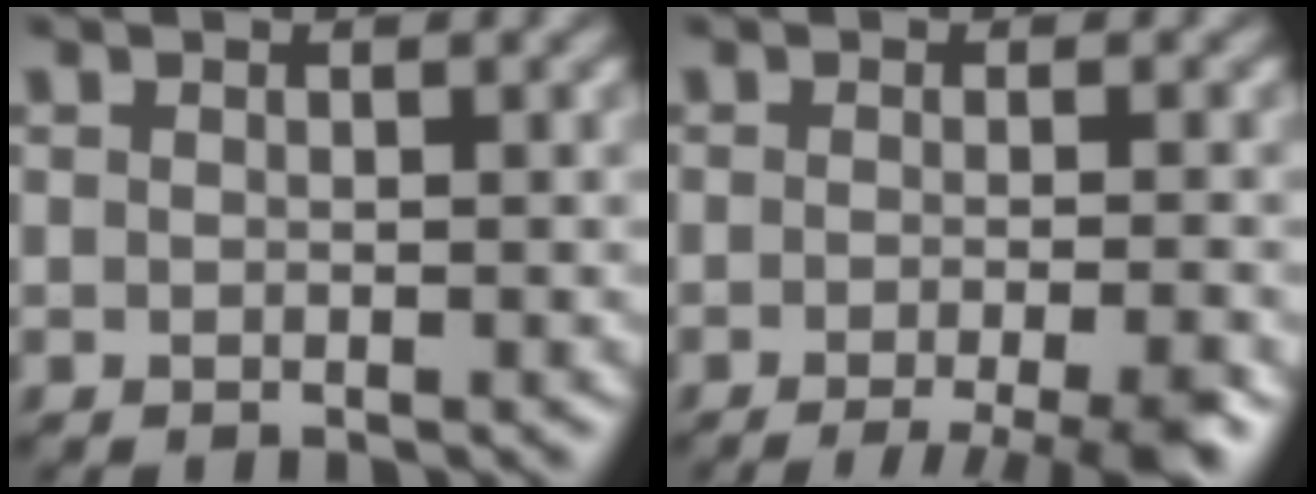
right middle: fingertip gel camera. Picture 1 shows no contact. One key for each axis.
{"total": 5.9, "fx": -3.5, "fy": 1.3, "fz": 4.5, "tx": -0.044, "ty": -0.006, "tz": -0.050}